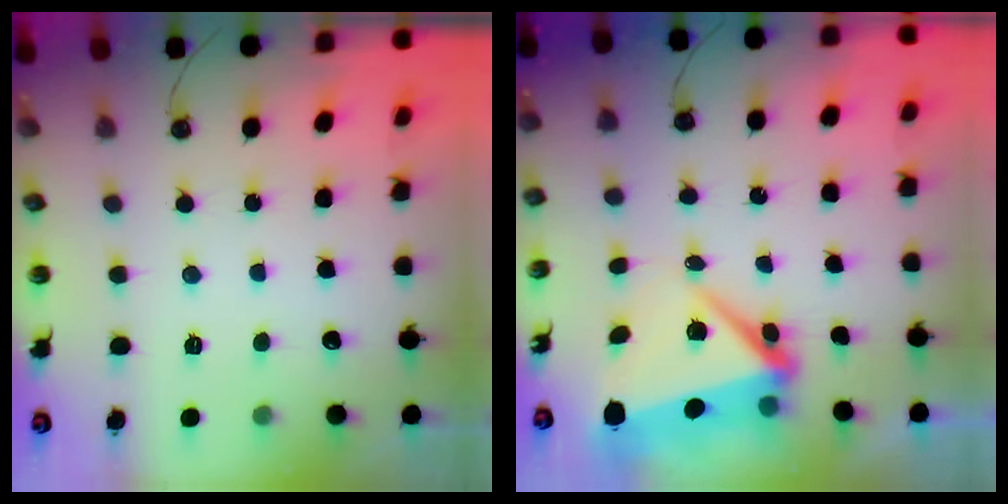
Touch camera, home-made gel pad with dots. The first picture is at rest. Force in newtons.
{"total": 7.9, "press": 7.7, "slide": 1.8}